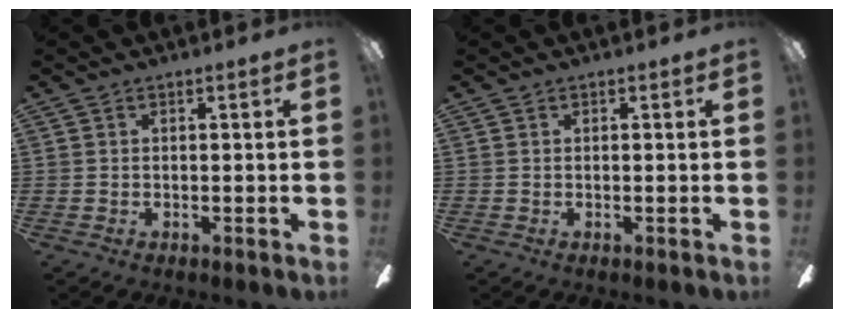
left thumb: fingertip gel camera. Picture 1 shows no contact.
{"total": 0.0}